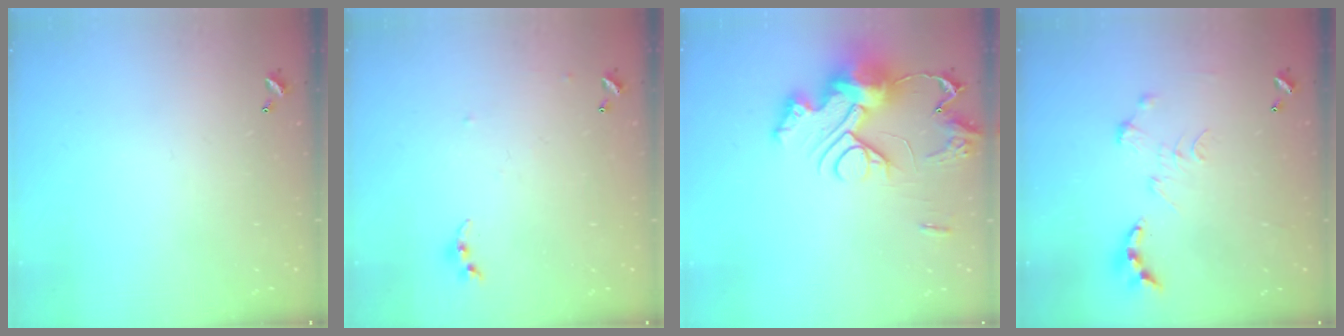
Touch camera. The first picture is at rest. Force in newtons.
{"total": 5.1, "press": 5.0, "slide": 0.5}
{"total": 18.2, "press": 18.1, "slide": 0.9}
{"total": 0.0}